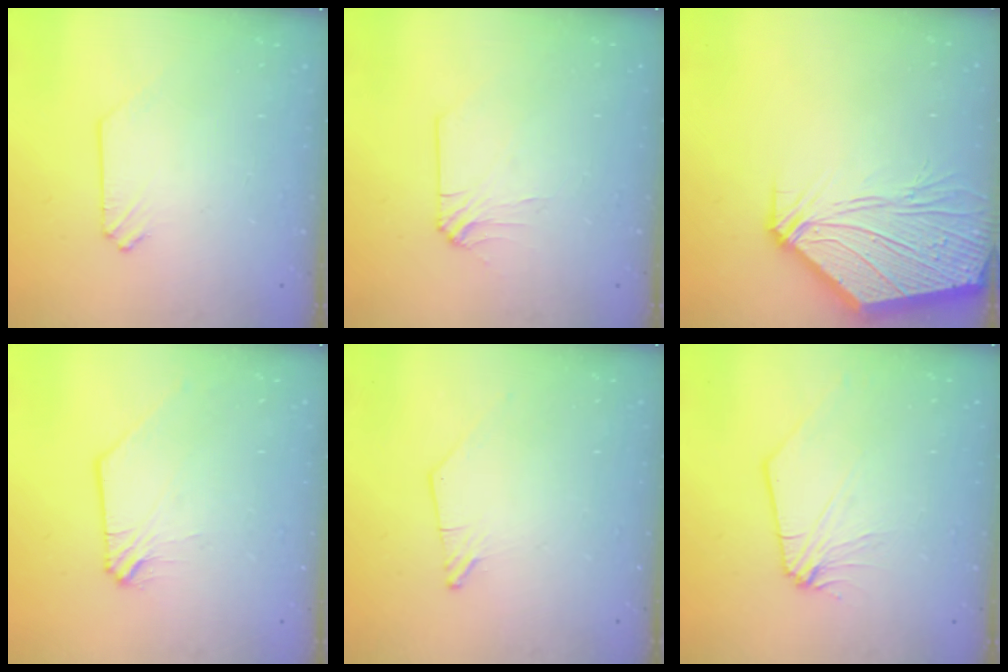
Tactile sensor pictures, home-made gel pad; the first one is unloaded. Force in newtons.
{"total": 3.2, "press": 3.2, "slide": 0.8}
{"total": 16.1, "press": 15.9, "slide": 2.7}
{"total": 1.0, "press": 1.0, "slide": 0.2}
{"total": 0.0}
{"total": 0.0}